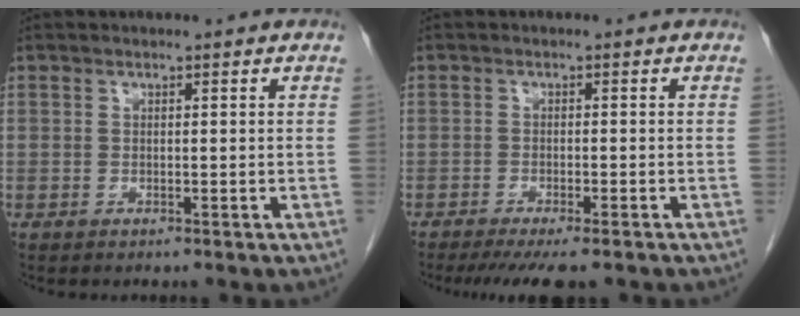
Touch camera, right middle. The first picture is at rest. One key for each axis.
{"total": 7.6, "fx": -6.1, "fy": 1.3, "fz": 4.4, "tx": -0.058, "ty": -0.012, "tz": -0.092}